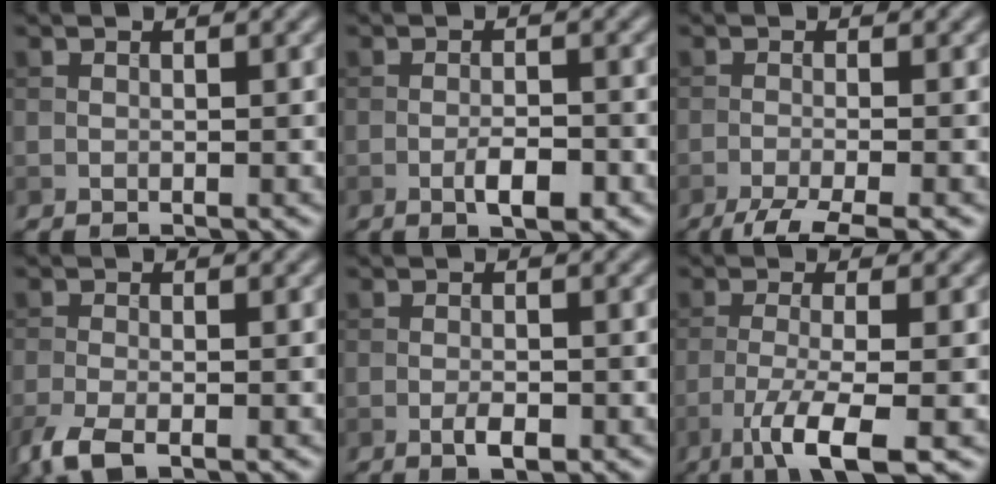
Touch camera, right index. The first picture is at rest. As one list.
[{"total": 3.1, "force": [-1.4, 0.9, 2.6], "torque": [-0.046, 0.001, -0.024]}, {"total": 4.6, "force": [-3.2, 0.8, 3.2], "torque": [-0.048, 0.000, -0.064]}, {"total": 3.6, "force": [-2.3, 1.2, 2.6], "torque": [-0.061, -0.013, -0.050]}, {"total": 1.9, "force": [-0.9, 0.7, 1.5], "torque": [-0.028, 0.000, -0.017]}, {"total": 6.0, "force": [-2.9, 1.2, 5.1], "torque": [-0.088, 0.001, -0.059]}]